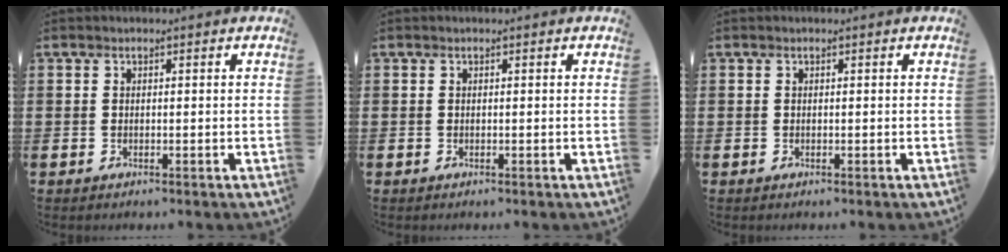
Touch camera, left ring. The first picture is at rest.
{"total": 0.0}
{"total": 0.0}